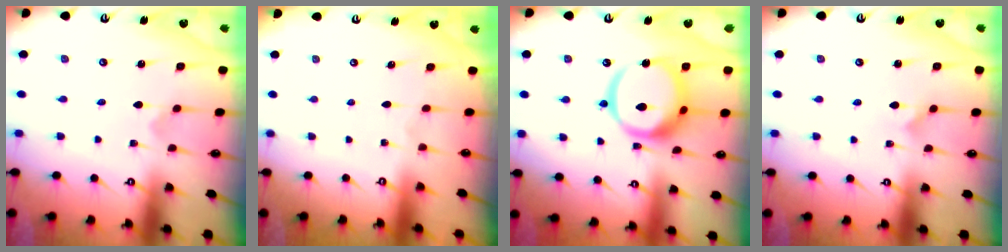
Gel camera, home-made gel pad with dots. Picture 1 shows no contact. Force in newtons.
{"total": 0.0}
{"total": 17.3, "press": 17.2, "slide": 1.8}
{"total": 1.1, "press": 1.1, "slide": 0.1}